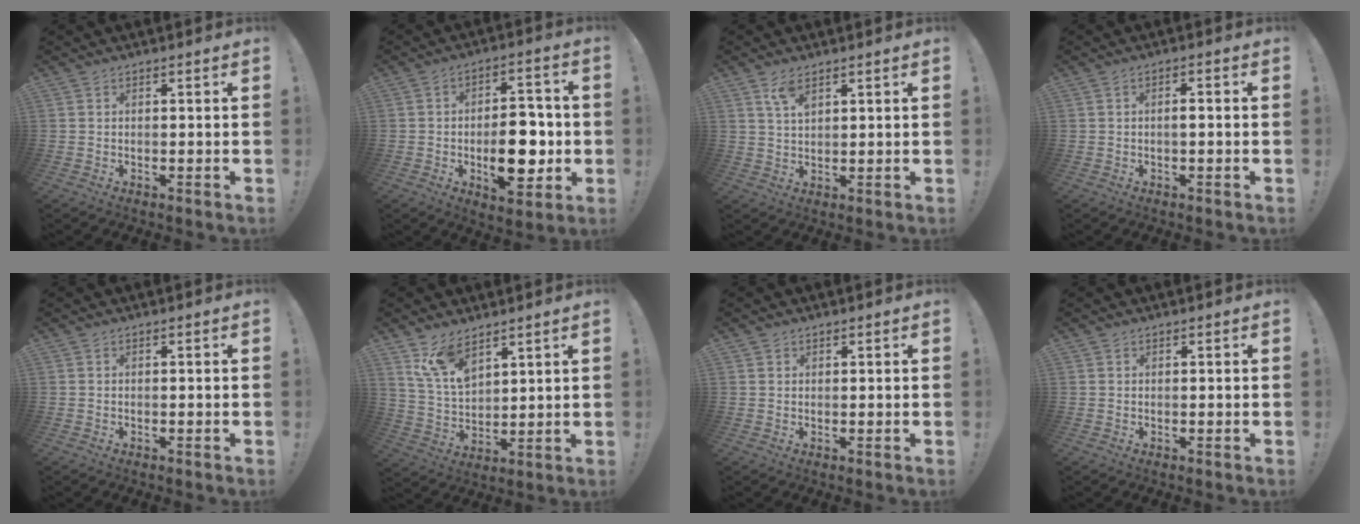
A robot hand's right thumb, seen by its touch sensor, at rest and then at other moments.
{"total": 15.1, "force": [-3.0, 7.7, 12.6], "torque": [-0.181, 0.011, -0.046]}
{"total": 5.2, "force": [3.3, 2.2, 3.3], "torque": [-0.061, -0.012, 0.060]}
{"total": 2.0, "force": [-0.9, 0.2, 1.8], "torque": [-0.033, 0.005, -0.017]}
{"total": 0.0}
{"total": 11.2, "force": [8.2, 5.7, 5.0], "torque": [-0.106, -0.042, 0.163]}
{"total": 1.1, "force": [0.8, 0.7, 0.0], "torque": [0.006, -0.003, 0.015]}
{"total": 0.5, "force": [0.4, 0.3, -0.1], "torque": [0.007, -0.003, 0.008]}